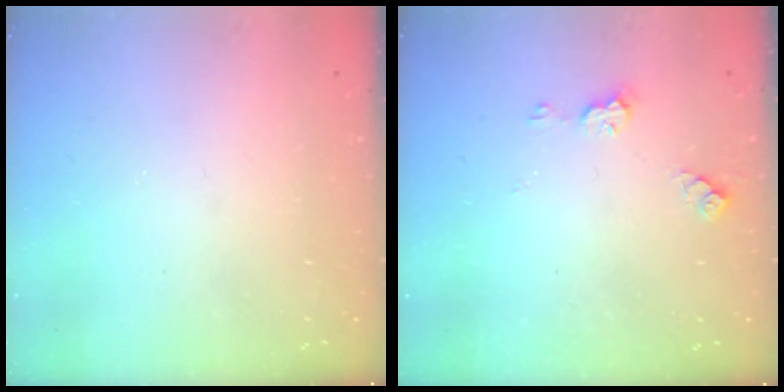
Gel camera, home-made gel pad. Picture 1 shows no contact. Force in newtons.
{"total": 5.1, "press": 5.0, "slide": 0.6}